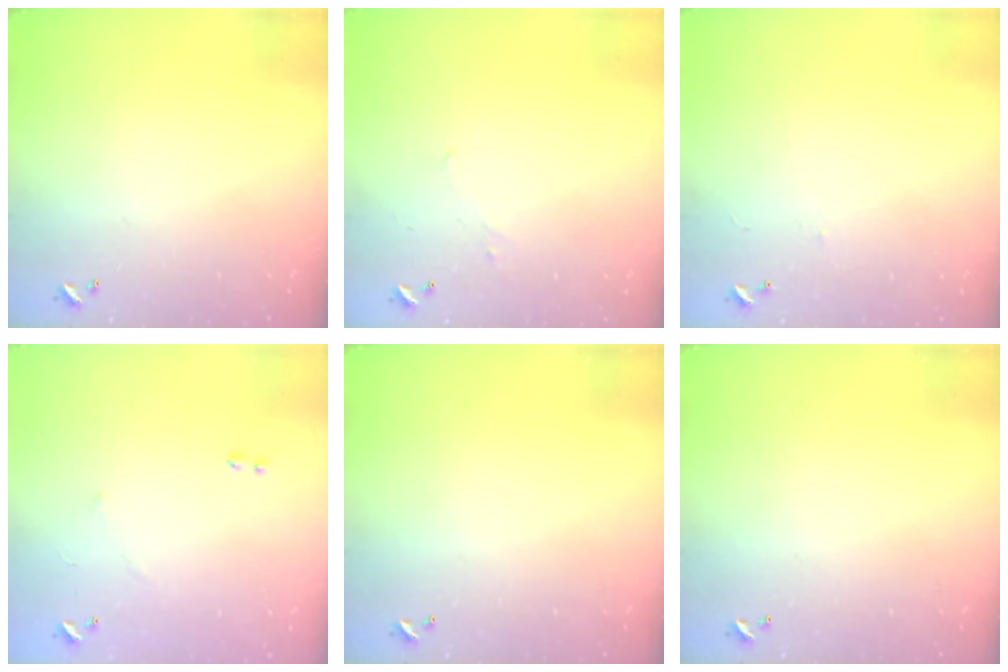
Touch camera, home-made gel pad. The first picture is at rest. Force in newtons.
{"total": 0.7, "press": 0.2, "slide": 0.7}
{"total": 2.3, "press": 2.3, "slide": 0.3}
{"total": 5.9, "press": 5.9, "slide": 0.7}
{"total": 0.0}
{"total": 0.0}